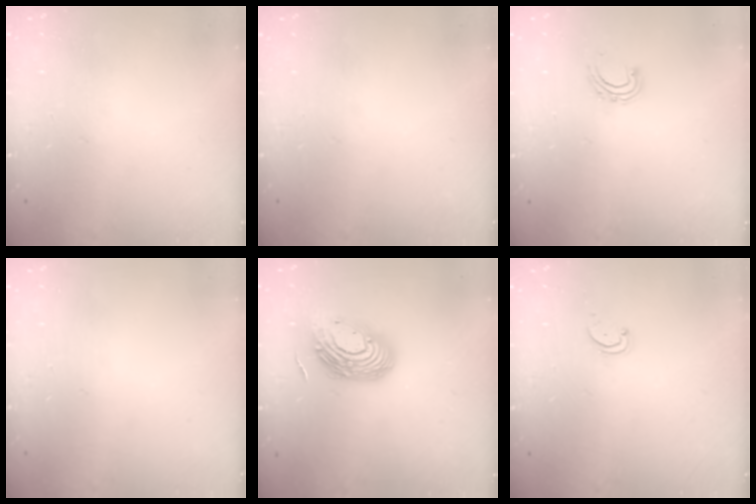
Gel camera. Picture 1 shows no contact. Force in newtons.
{"total": 0.0}
{"total": 5.5, "press": 5.4, "slide": 1.1}
{"total": 0.0}
{"total": 14.0, "press": 13.9, "slide": 1.1}
{"total": 1.6, "press": 1.6, "slide": 0.4}